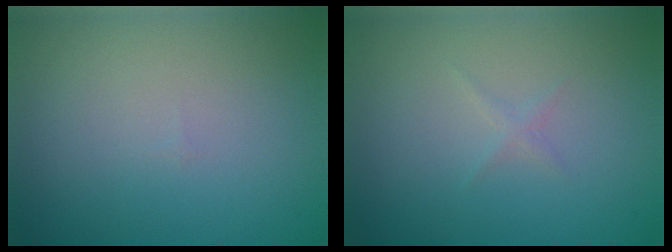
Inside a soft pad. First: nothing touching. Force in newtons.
{"total": 0.5, "press": 0.5, "slide": 0.0}